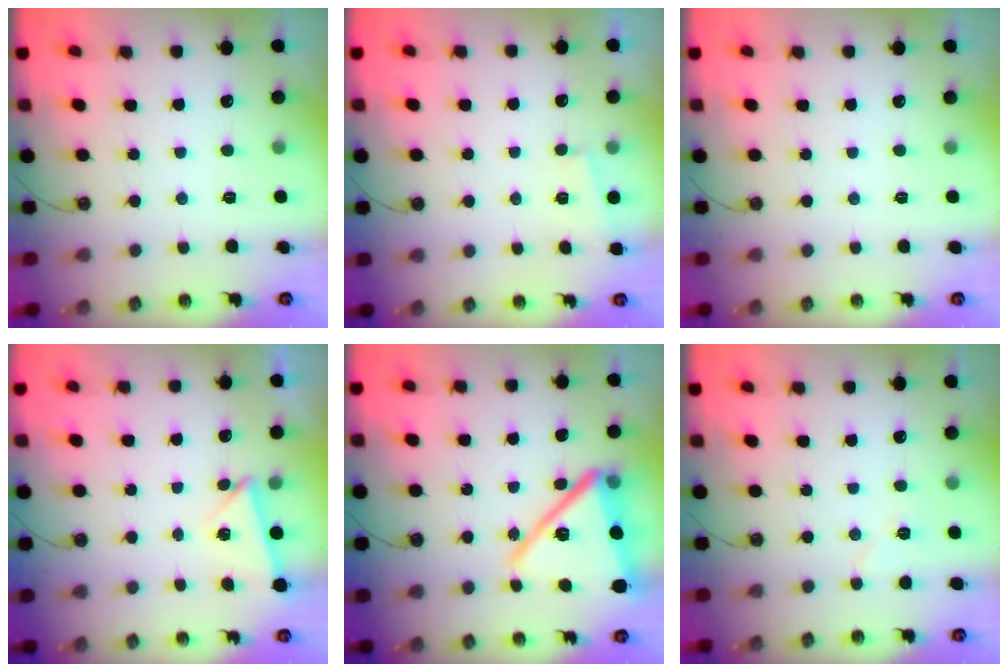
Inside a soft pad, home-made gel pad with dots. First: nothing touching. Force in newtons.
{"total": 1.6, "press": 1.0, "slide": 1.2}
{"total": 0.0}
{"total": 2.3, "press": 2.1, "slide": 1.0}
{"total": 19.7, "press": 19.5, "slide": 3.0}
{"total": 5.2, "press": 4.9, "slide": 1.7}